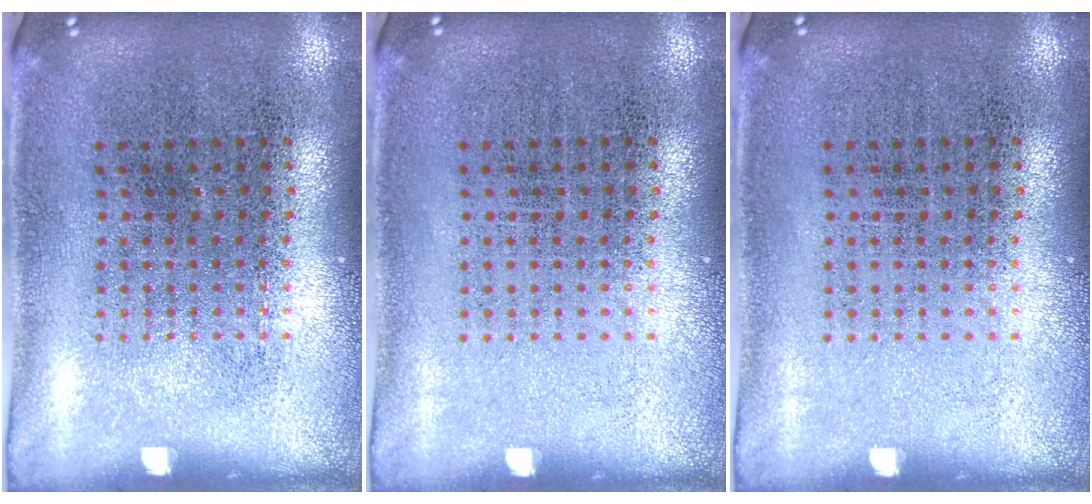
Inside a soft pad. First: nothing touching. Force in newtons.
{"total": 0.0}
{"total": 0.0}